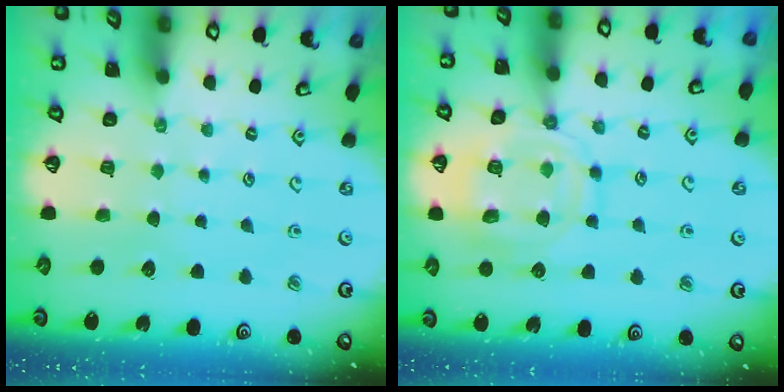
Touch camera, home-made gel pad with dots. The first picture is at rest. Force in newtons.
{"total": 13.5, "press": 13.5, "slide": 1.2}